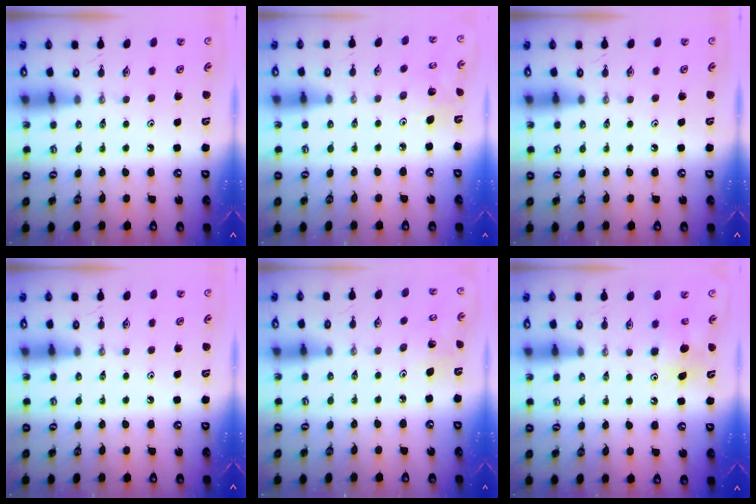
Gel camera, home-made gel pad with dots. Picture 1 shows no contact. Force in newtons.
{"total": 4.7, "press": 4.7, "slide": 0.5}
{"total": 0.0}
{"total": 0.0}
{"total": 3.5, "press": 3.3, "slide": 0.9}
{"total": 7.2, "press": 7.2, "slide": 0.7}